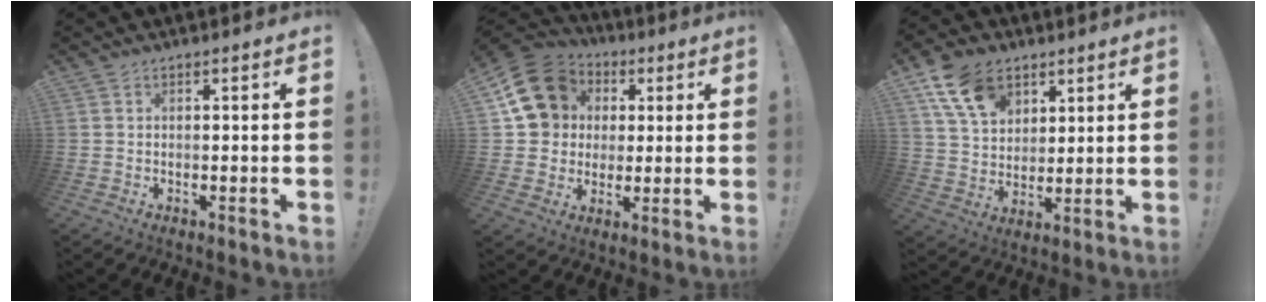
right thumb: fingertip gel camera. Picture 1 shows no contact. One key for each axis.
{"total": 17.0, "fx": 5.8, "fy": 14.1, "fz": 7.5, "tx": -0.113, "ty": -0.016, "tz": 0.126}
{"total": 14.3, "fx": 7.5, "fy": 9.8, "fz": 7.2, "tx": -0.131, "ty": -0.020, "tz": 0.148}